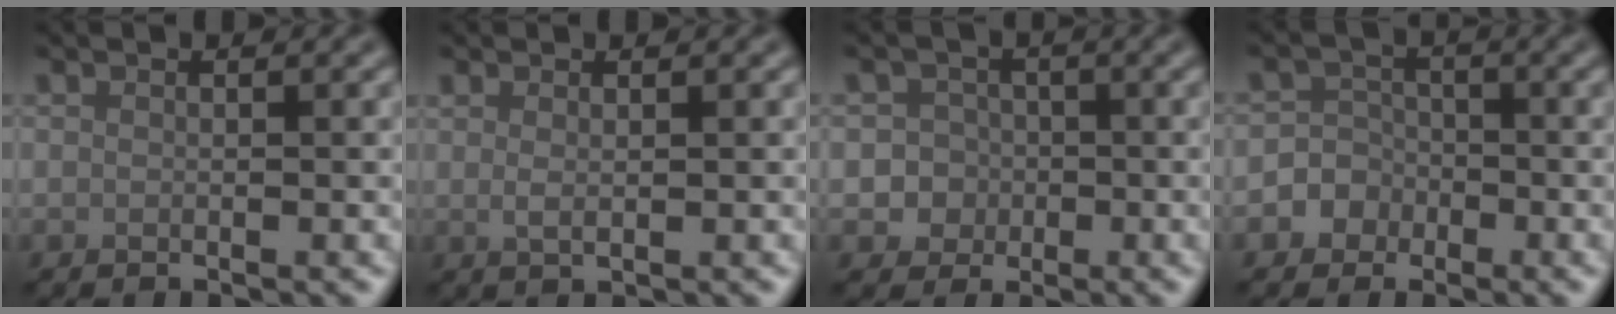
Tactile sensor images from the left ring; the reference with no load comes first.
{"total": 1.1, "force": [0.5, 0.4, 0.9], "torque": [-0.018, -0.003, 0.012]}
{"total": 3.5, "force": [-0.8, 3.3, 0.7], "torque": [0.020, 0.010, -0.029]}
{"total": 4.2, "force": [-1.8, 3.8, 0.5], "torque": [0.021, 0.008, -0.045]}